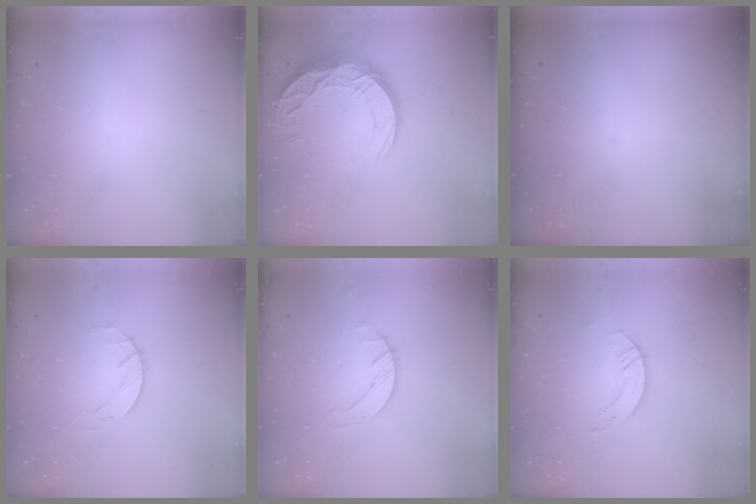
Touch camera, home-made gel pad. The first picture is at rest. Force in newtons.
{"total": 14.8, "press": 14.8, "slide": 1.0}
{"total": 0.0}
{"total": 2.1, "press": 2.1, "slide": 0.3}
{"total": 1.4, "press": 1.4, "slide": 0.2}
{"total": 3.4, "press": 3.4, "slide": 0.1}